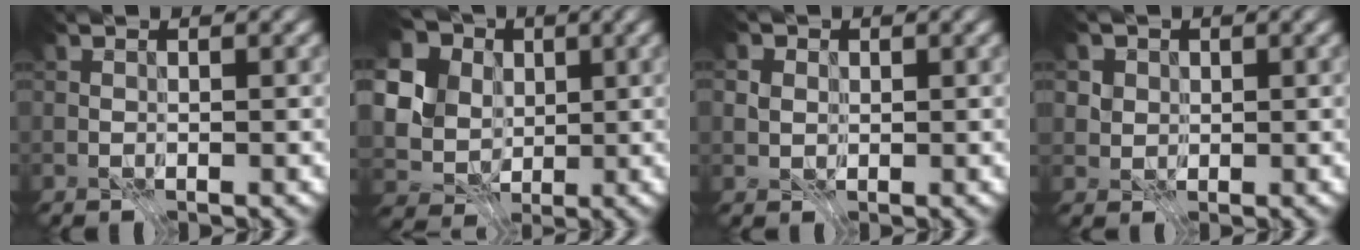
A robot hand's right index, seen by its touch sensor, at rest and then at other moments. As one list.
[{"total": 13.1, "force": [3.4, 11.2, 6.0], "torque": [-0.157, 0.012, 0.047]}, {"total": 3.1, "force": [1.2, 2.6, 1.4], "torque": [-0.034, 0.008, 0.014]}, {"total": 4.0, "force": [1.7, 3.3, 1.6], "torque": [-0.038, 0.007, 0.023]}]